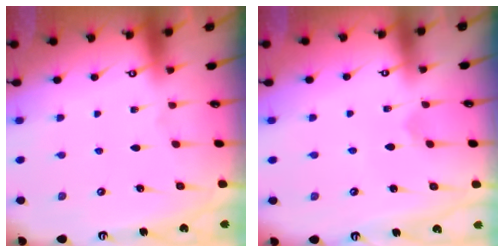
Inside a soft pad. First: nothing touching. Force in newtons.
{"total": 2.3, "press": 2.3, "slide": 0.2}